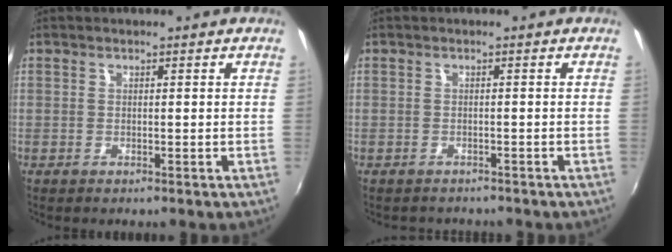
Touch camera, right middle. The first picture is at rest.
{"total": 2.1, "force": [-1.9, 0.8, 0.2], "torque": [-0.009, -0.009, -0.027]}